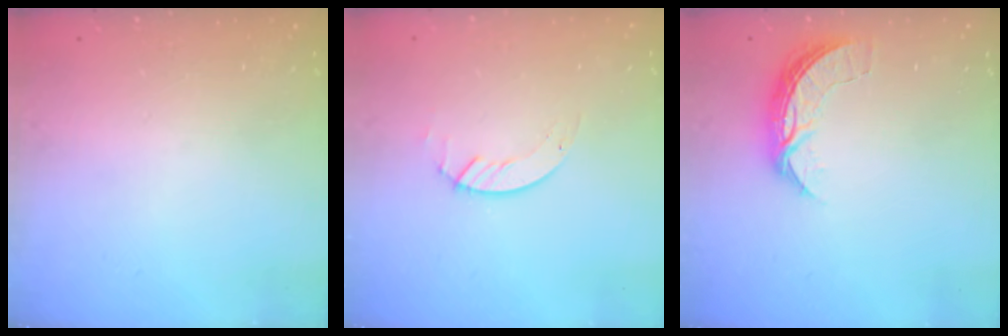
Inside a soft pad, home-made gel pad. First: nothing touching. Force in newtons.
{"total": 1.3, "press": 1.3, "slide": 0.2}
{"total": 7.2, "press": 7.2, "slide": 0.6}